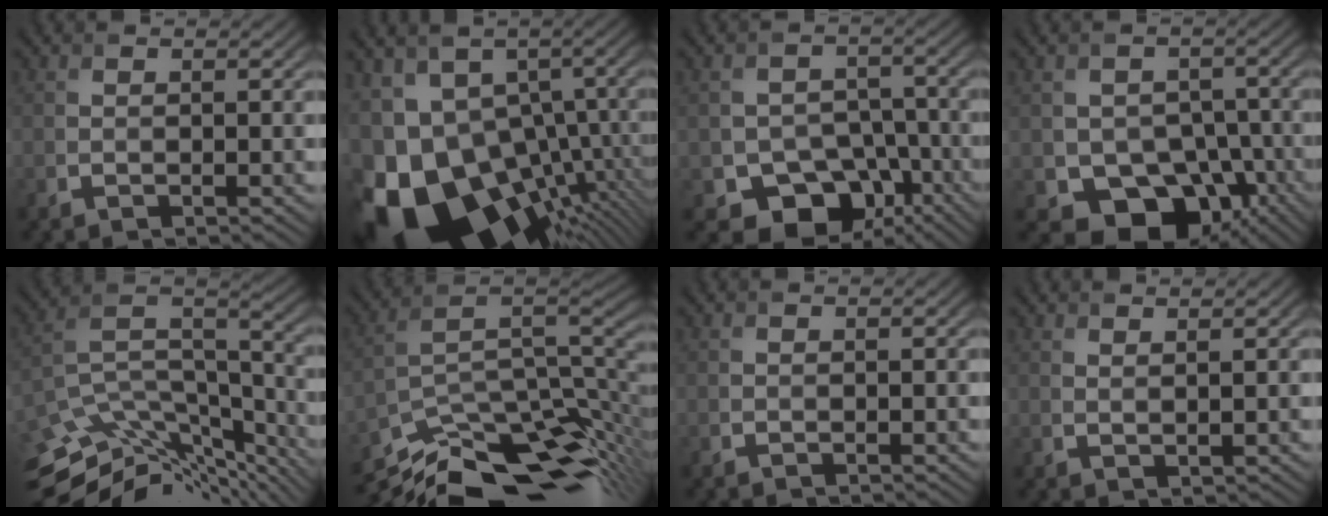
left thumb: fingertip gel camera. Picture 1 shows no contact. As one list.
[{"total": 17.1, "force": [-6.6, 10.7, 11.5], "torque": [-0.236, -0.020, -0.093]}, {"total": 9.1, "force": [-5.3, 6.5, 3.4], "torque": [-0.048, -0.015, -0.089]}, {"total": 9.1, "force": [-4.1, 7.0, 4.1], "torque": [-0.053, -0.024, -0.065]}, {"total": 13.7, "force": [-11.5, 4.8, 5.6], "torque": [-0.126, 0.010, -0.179]}, {"total": 13.9, "force": [-10.0, 4.7, 8.3], "torque": [-0.173, -0.012, -0.167]}, {"total": 0.0}, {"total": 1.4, "force": [1.4, 0.0, 0.4], "torque": [-0.005, -0.002, 0.026]}]